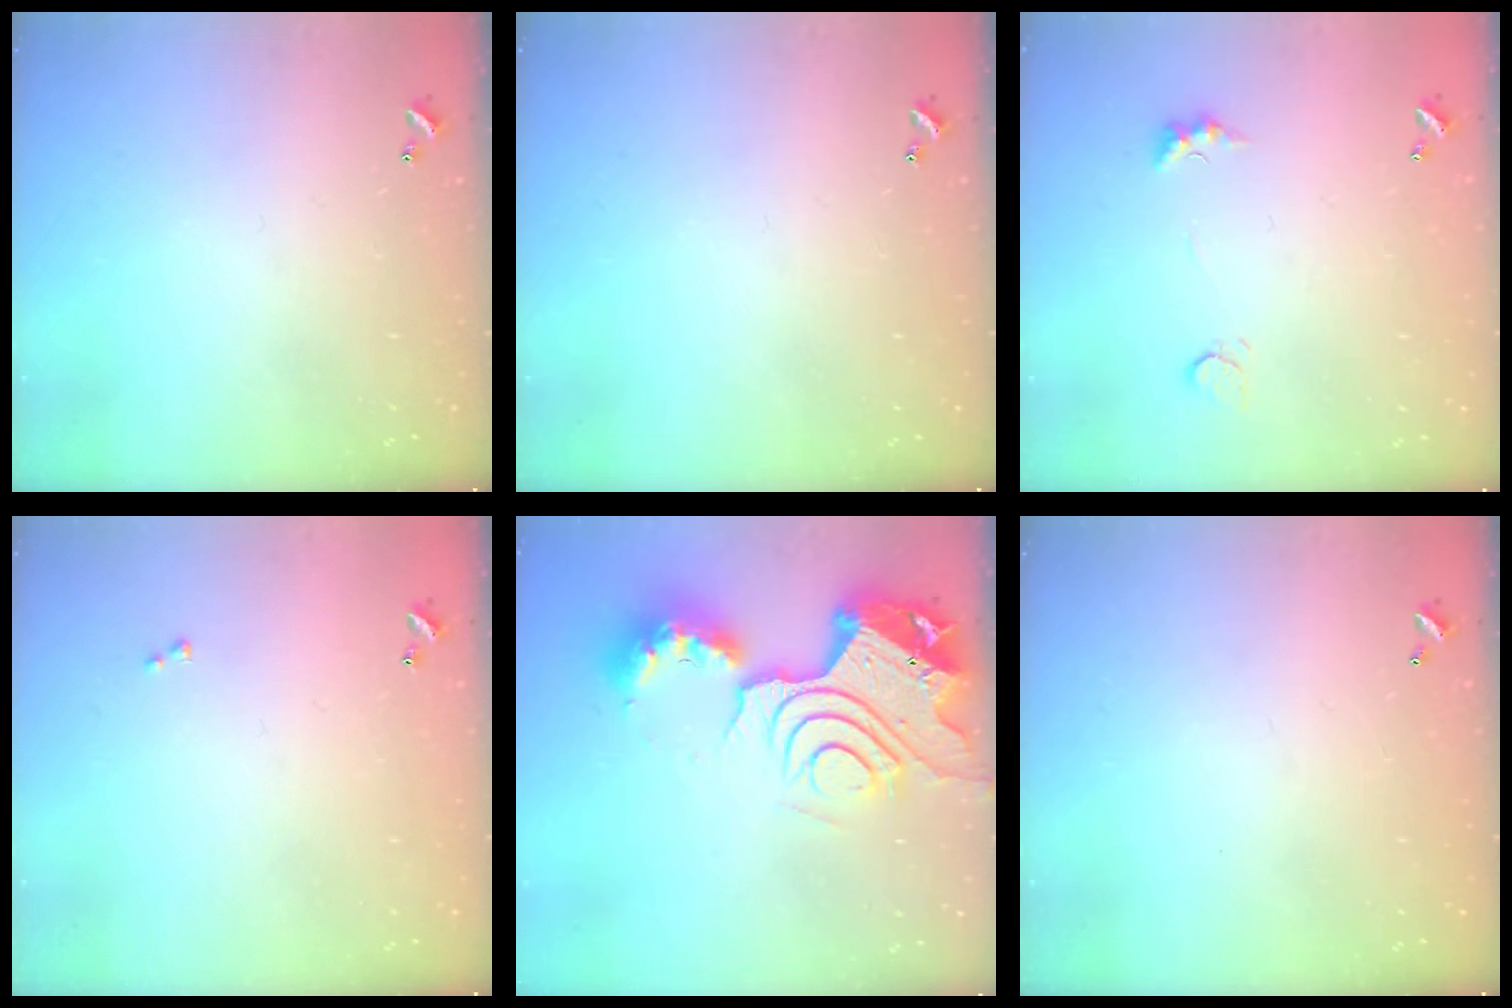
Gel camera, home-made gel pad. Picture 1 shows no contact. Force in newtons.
{"total": 0.0}
{"total": 3.8, "press": 3.8, "slide": 0.6}
{"total": 0.5, "press": 0.3, "slide": 0.4}
{"total": 21.8, "press": 21.6, "slide": 2.5}
{"total": 2.7, "press": 2.7, "slide": 0.1}